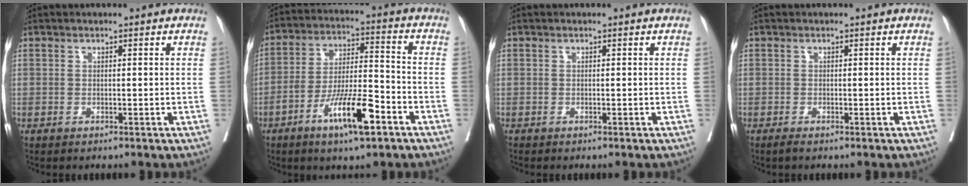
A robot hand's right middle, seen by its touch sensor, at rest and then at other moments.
{"total": 11.4, "force": [-6.1, 1.9, 9.5], "torque": [-0.173, -0.005, -0.108]}
{"total": 0.0}
{"total": 0.6, "force": [-0.5, -0.1, 0.4], "torque": [-0.017, -0.006, -0.010]}